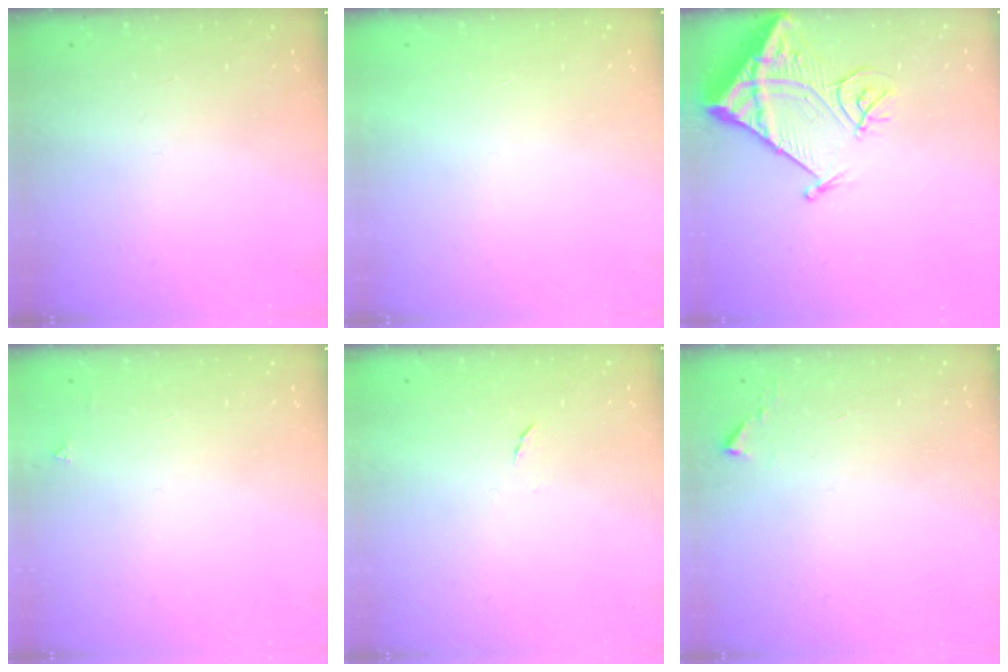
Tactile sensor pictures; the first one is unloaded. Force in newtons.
{"total": 1.5, "press": 1.5, "slide": 0.1}
{"total": 16.0, "press": 15.9, "slide": 1.8}
{"total": 2.0, "press": 2.0, "slide": 0.3}
{"total": 4.5, "press": 4.5, "slide": 0.5}
{"total": 1.1, "press": 1.1, "slide": 0.1}